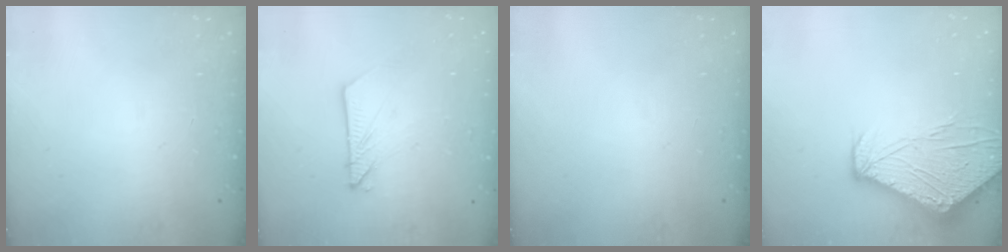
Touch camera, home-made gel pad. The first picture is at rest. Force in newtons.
{"total": 7.9, "press": 7.8, "slide": 0.4}
{"total": 0.0}
{"total": 12.8, "press": 12.7, "slide": 1.6}